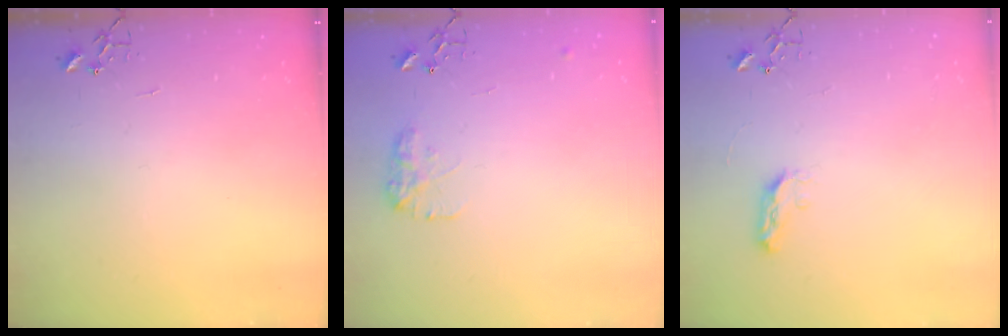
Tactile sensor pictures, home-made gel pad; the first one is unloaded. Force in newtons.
{"total": 9.5, "press": 9.5, "slide": 0.4}
{"total": 5.7, "press": 5.7, "slide": 0.7}